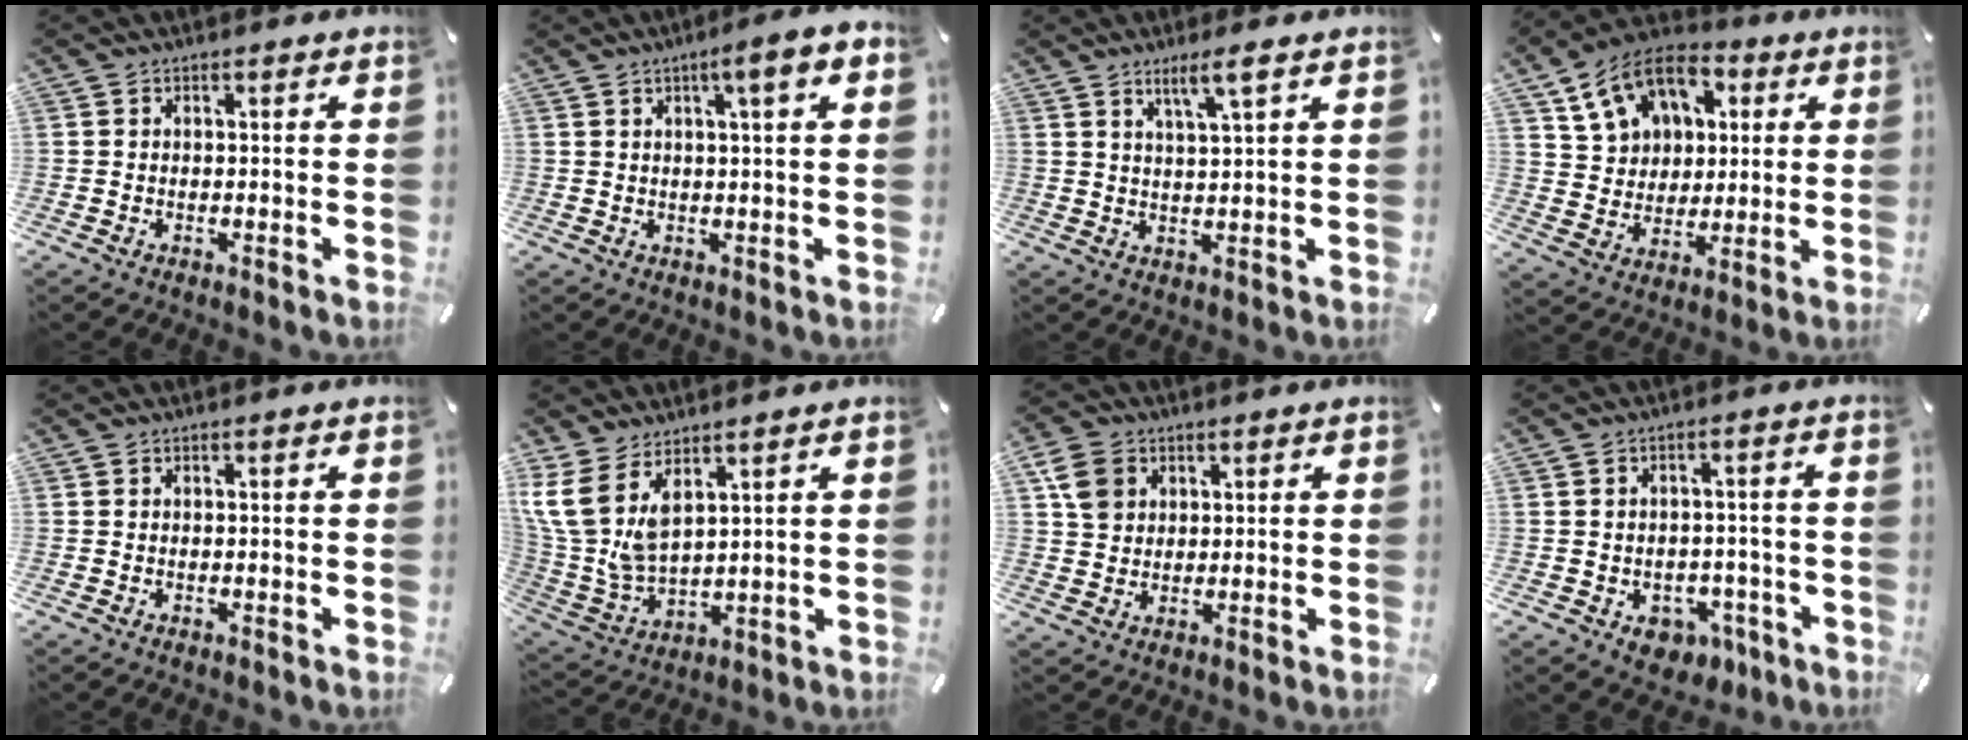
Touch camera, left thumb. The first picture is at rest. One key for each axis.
{"total": 6.2, "fx": 2.7, "fy": 0.6, "fz": 5.5, "tx": -0.086, "ty": -0.010, "tz": 0.039}
{"total": 5.0, "fx": 3.1, "fy": 0.1, "fz": 3.9, "tx": -0.082, "ty": -0.005, "tz": 0.053}
{"total": 13.5, "fx": 6.0, "fy": 10.8, "fz": 5.5, "tx": -0.109, "ty": -0.019, "tz": 0.120}
{"total": 0.0}
{"total": 11.0, "fx": 6.4, "fy": 5.8, "fz": 6.9, "tx": -0.182, "ty": -0.042, "tz": 0.120}
{"total": 6.9, "fx": 2.3, "fy": 5.9, "fz": 2.8, "tx": -0.066, "ty": 0.004, "tz": 0.042}
{"total": 5.7, "fx": -2.0, "fy": 4.8, "fz": 2.3, "tx": -0.025, "ty": 0.015, "tz": -0.033}